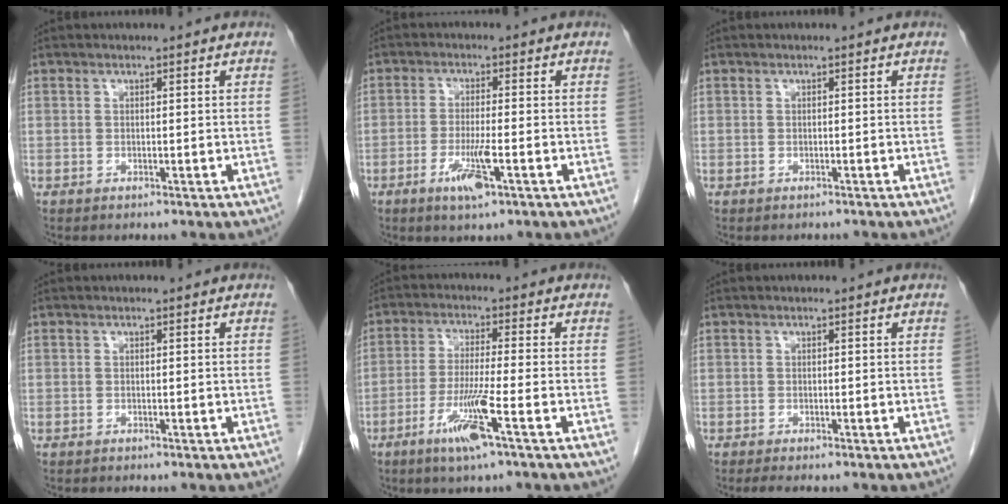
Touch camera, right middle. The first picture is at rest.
{"total": 5.3, "force": [-2.5, 0.4, 4.6], "torque": [-0.092, -0.010, -0.045]}
{"total": 0.7, "force": [-0.7, 0.2, 0.0], "torque": [-0.008, -0.001, -0.011]}
{"total": 0.0}
{"total": 7.5, "force": [-3.6, -0.8, 6.6], "torque": [-0.129, -0.018, -0.073]}
{"total": 1.6, "force": [-1.3, 0.1, 0.9], "torque": [-0.015, -0.005, -0.016]}